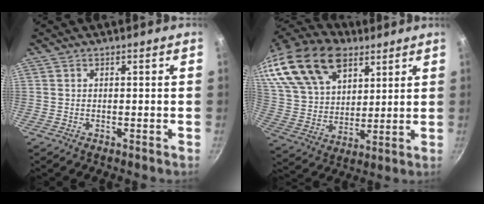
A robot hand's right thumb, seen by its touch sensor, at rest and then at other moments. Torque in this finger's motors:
{"motor_torque": [2.22, 2.71, 0.72, 0.01, 0.52]}